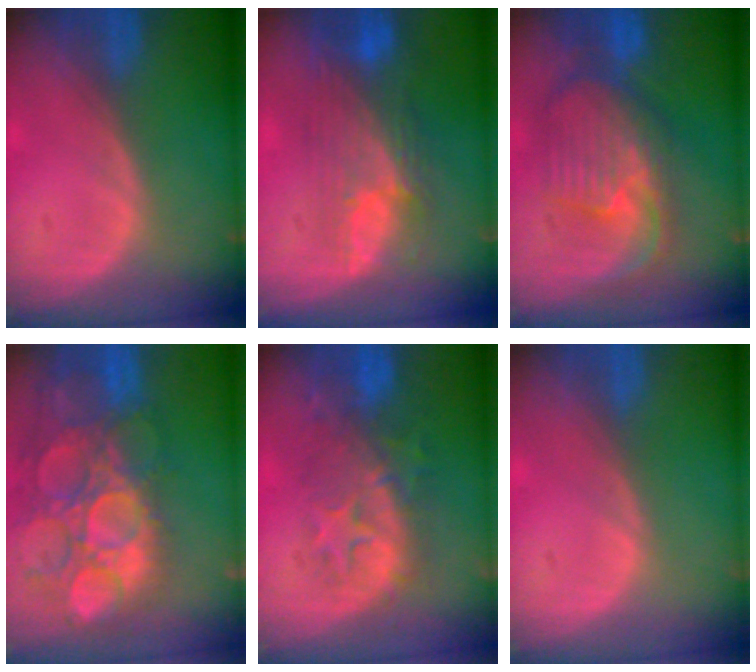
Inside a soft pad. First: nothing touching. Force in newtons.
{"total": 9.8, "press": 8.3, "slide": 5.1}
{"total": 10.6, "press": 9.5, "slide": 4.7}
{"total": 15.4, "press": 12.7, "slide": 8.7}
{"total": 9.0, "press": 8.7, "slide": 2.2}
{"total": 0.0}